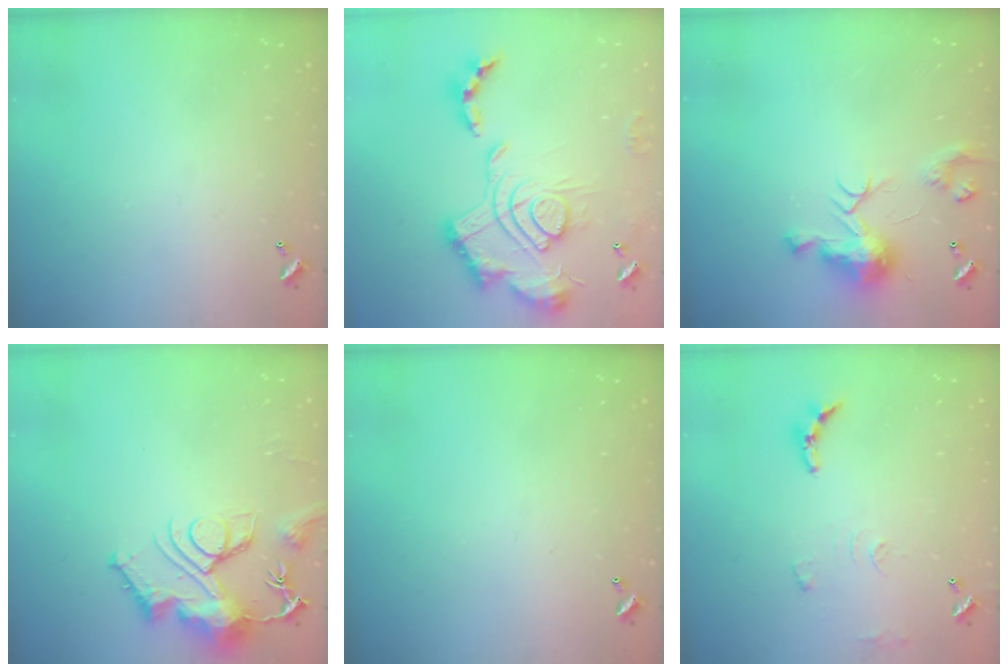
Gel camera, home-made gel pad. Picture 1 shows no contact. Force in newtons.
{"total": 2.5, "press": 1.9, "slide": 1.7}
{"total": 9.7, "press": 9.7, "slide": 0.8}
{"total": 11.9, "press": 11.8, "slide": 1.6}
{"total": 0.0}
{"total": 8.7, "press": 8.7, "slide": 0.6}